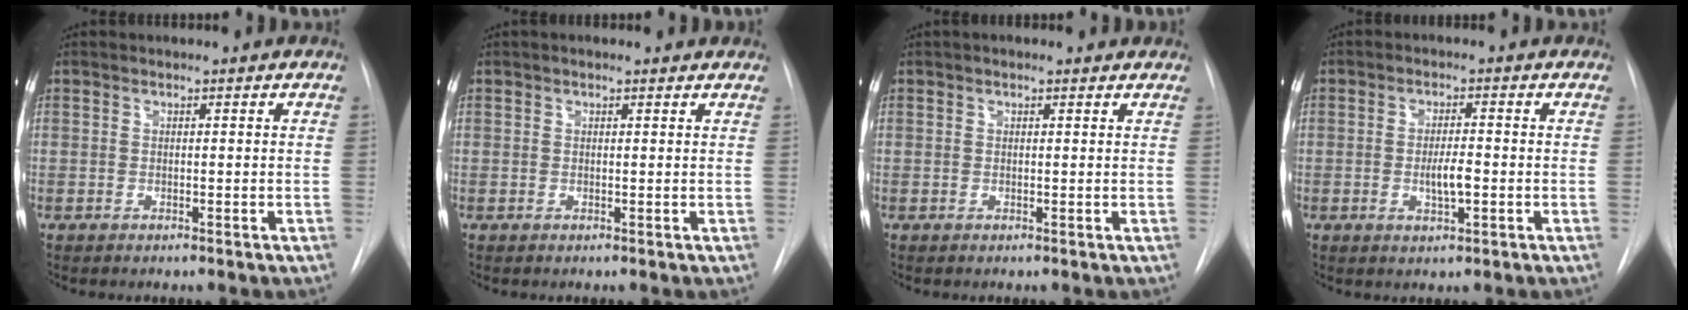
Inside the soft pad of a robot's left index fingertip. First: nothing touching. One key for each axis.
{"total": 2.3, "fx": 1.7, "fy": 0.7, "fz": 1.2, "tx": -0.016, "ty": 0.022, "tz": 0.022}
{"total": 2.5, "fx": 1.8, "fy": 0.8, "fz": 1.4, "tx": -0.019, "ty": 0.024, "tz": 0.023}
{"total": 3.7, "fx": -0.8, "fy": 1.0, "fz": 3.5, "tx": -0.063, "ty": -0.002, "tz": -0.009}